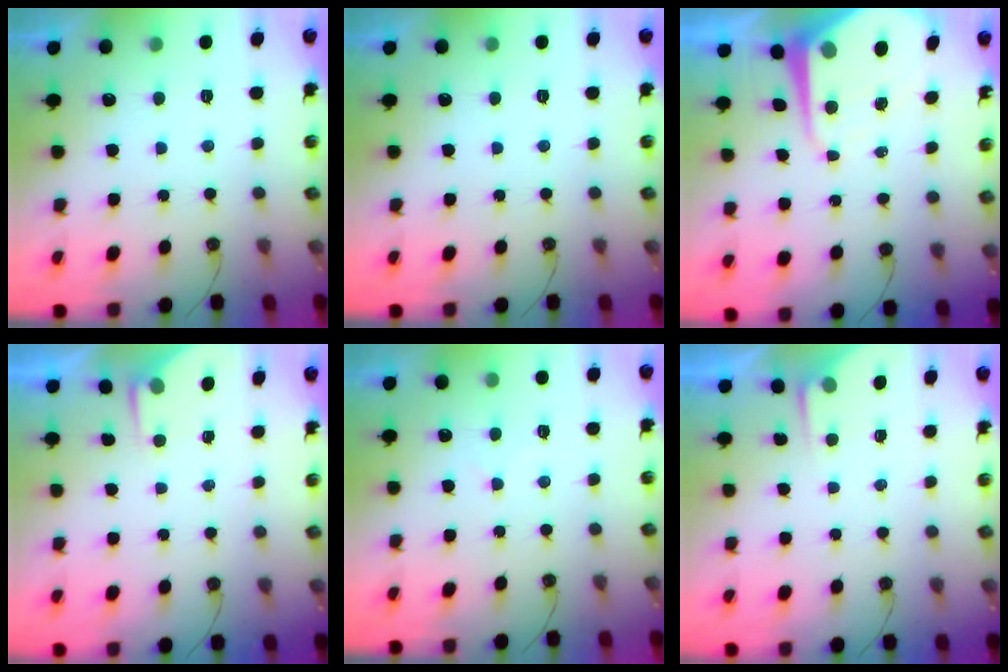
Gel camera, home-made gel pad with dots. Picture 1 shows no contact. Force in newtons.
{"total": 0.0}
{"total": 8.7, "press": 8.7, "slide": 0.9}
{"total": 2.8, "press": 2.8, "slide": 0.5}
{"total": 5.0, "press": 4.9, "slide": 0.6}
{"total": 3.5, "press": 3.4, "slide": 0.5}